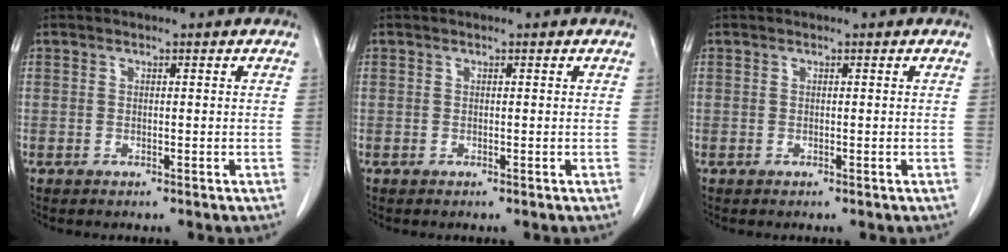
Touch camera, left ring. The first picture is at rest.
{"total": 0.0}
{"total": 0.0}